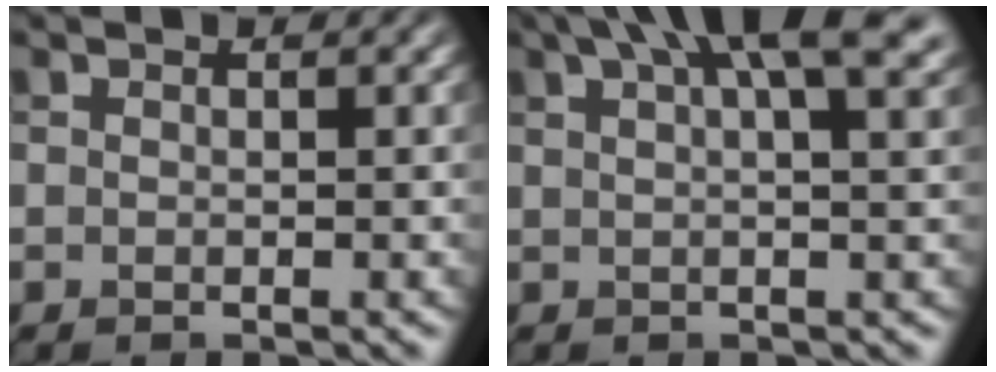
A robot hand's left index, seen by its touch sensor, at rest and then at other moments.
{"total": 9.3, "force": [5.5, 2.6, 7.0], "torque": [-0.086, 0.032, 0.064]}